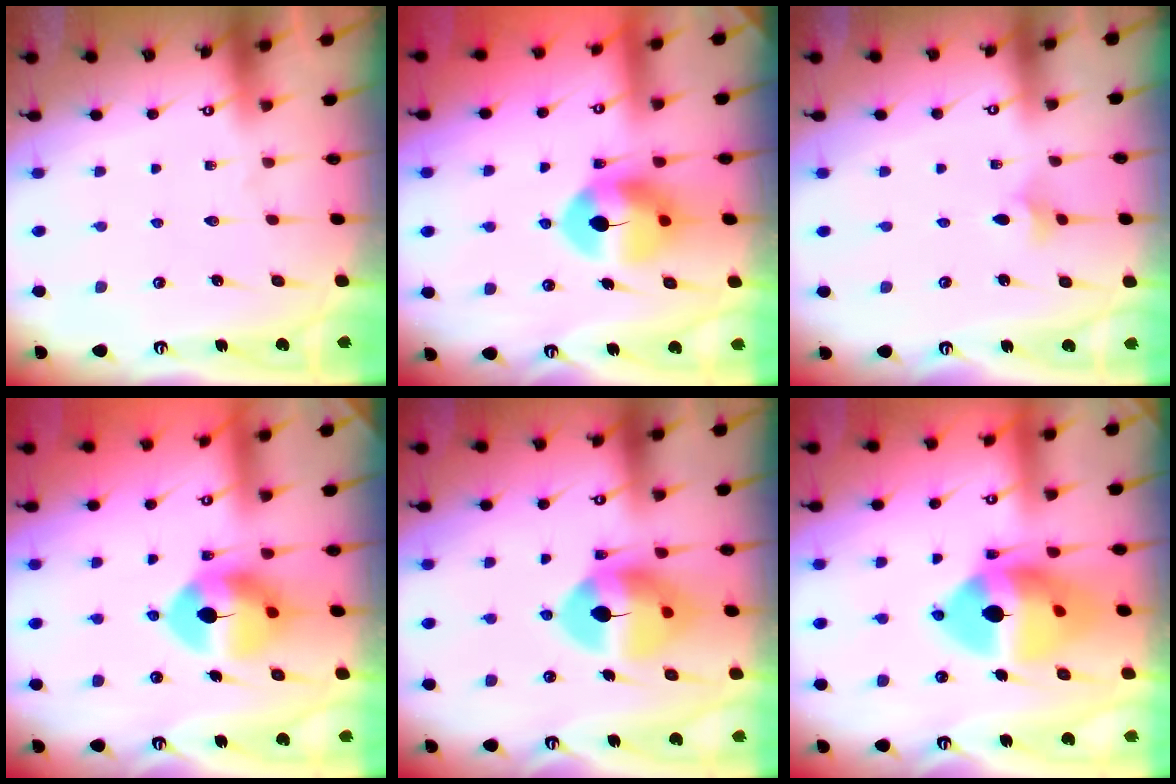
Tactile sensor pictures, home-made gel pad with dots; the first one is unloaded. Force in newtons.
{"total": 9.2, "press": 9.1, "slide": 1.3}
{"total": 3.0, "press": 2.9, "slide": 0.7}
{"total": 9.5, "press": 9.4, "slide": 1.0}
{"total": 12.8, "press": 12.7, "slide": 2.0}
{"total": 16.7, "press": 16.4, "slide": 2.7}